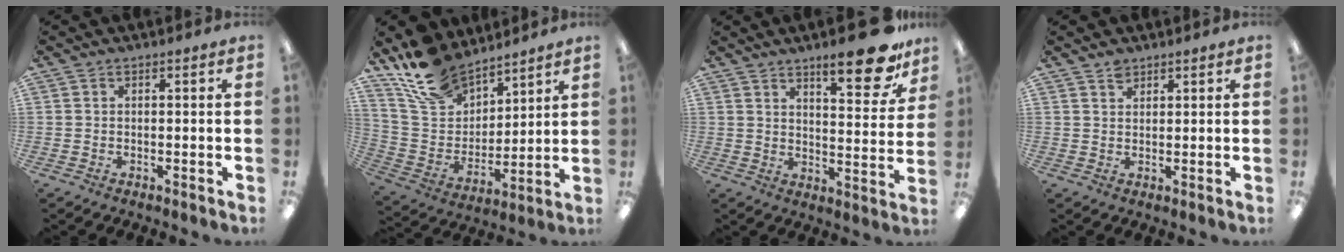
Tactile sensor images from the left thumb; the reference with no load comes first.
{"total": 16.5, "force": [13.3, 8.4, 5.1], "torque": [-0.119, -0.080, 0.254]}
{"total": 15.7, "force": [10.4, 4.8, 10.7], "torque": [-0.133, -0.064, 0.162]}
{"total": 1.9, "force": [1.7, 0.9, 0.3], "torque": [0.001, -0.007, 0.032]}